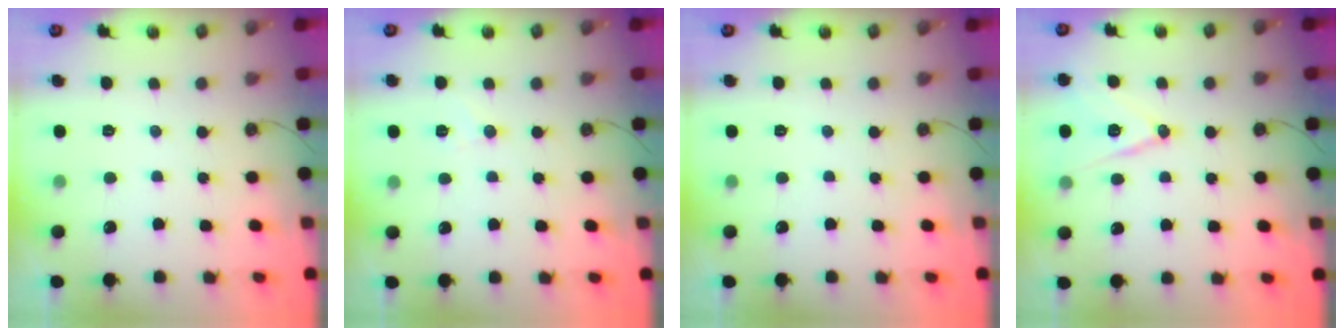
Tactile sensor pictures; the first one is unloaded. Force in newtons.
{"total": 4.3, "press": 4.1, "slide": 1.3}
{"total": 0.0}
{"total": 11.9, "press": 11.5, "slide": 3.2}